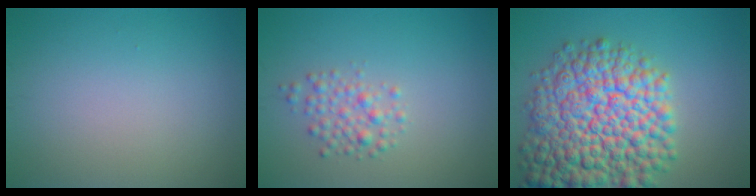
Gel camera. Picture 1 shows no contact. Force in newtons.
{"total": 2.2, "press": 2.2, "slide": 0.1}
{"total": 13.7, "press": 13.7, "slide": 0.6}